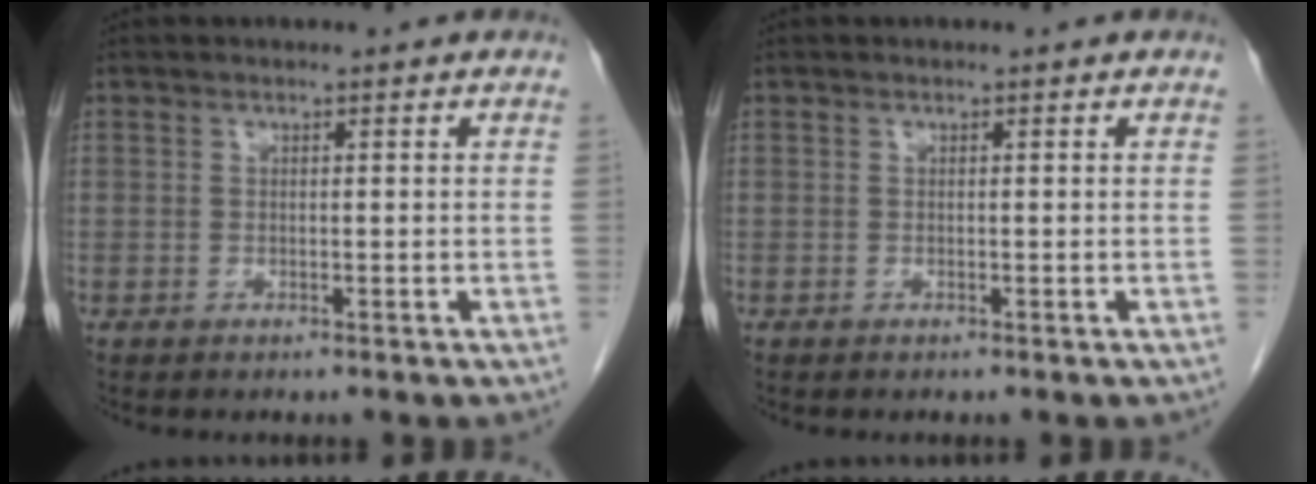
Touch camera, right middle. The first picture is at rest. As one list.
[{"total": 0.0}]